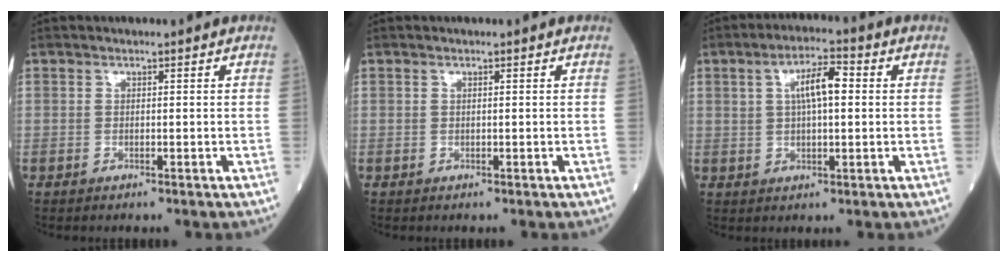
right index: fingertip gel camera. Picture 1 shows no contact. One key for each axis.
{"total": 0.0}
{"total": 6.5, "fx": 1.5, "fy": 1.8, "fz": 6.1, "tx": -0.108, "ty": 0.015, "tz": 0.027}